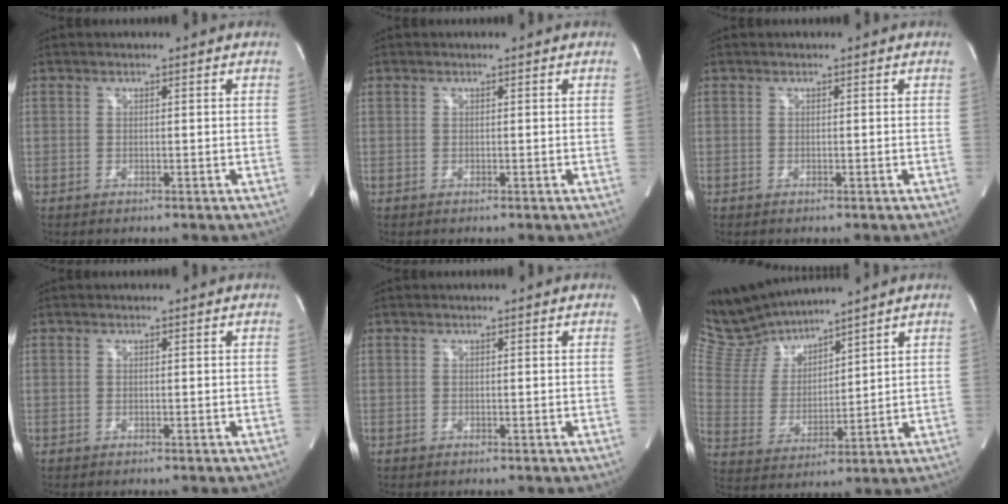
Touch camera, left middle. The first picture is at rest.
{"total": 0.0}
{"total": 0.0}
{"total": 0.0}
{"total": 0.0}
{"total": 9.1, "force": [9.0, 1.0, 0.6], "torque": [-0.037, 0.011, 0.200]}